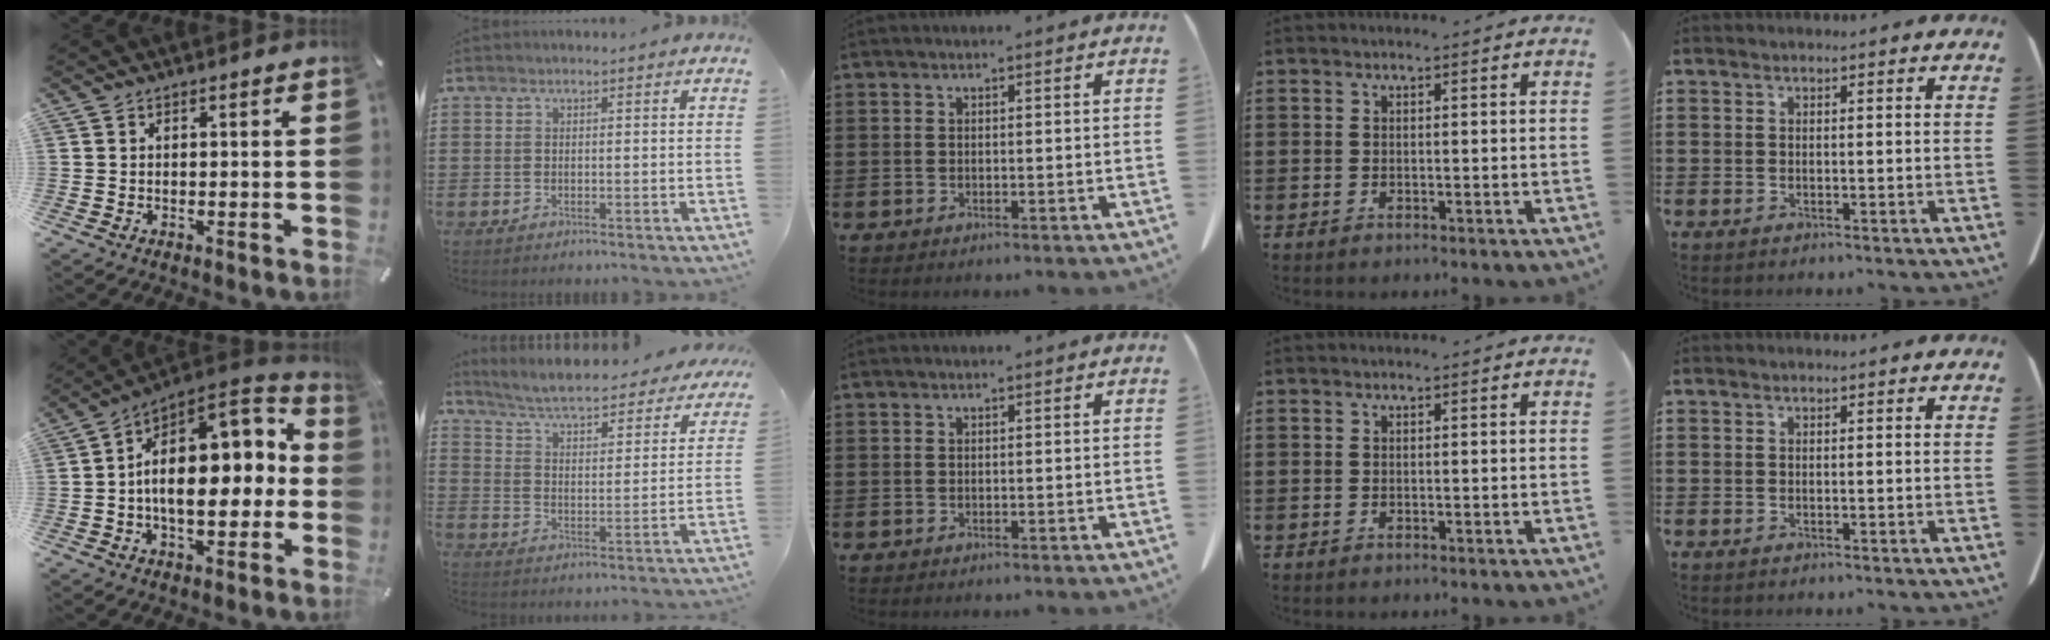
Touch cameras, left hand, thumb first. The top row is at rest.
{"thumb": {"total": 17.0, "force": [0.3, 11.0, 13.0], "torque": [-0.167, -0.023, 0.006]}, "index": {"total": 5.2, "force": [4.7, 0.0, 2.1], "torque": [-0.064, -0.037, 0.073]}}